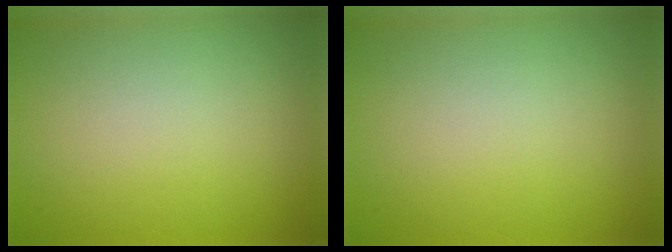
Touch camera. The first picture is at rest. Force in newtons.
{"total": 0.0}